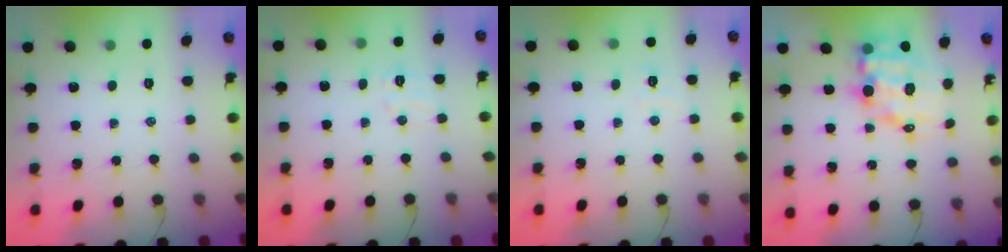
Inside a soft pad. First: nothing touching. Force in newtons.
{"total": 4.8, "press": 4.6, "slide": 1.1}
{"total": 3.5, "press": 3.4, "slide": 0.9}
{"total": 11.0, "press": 10.7, "slide": 2.6}